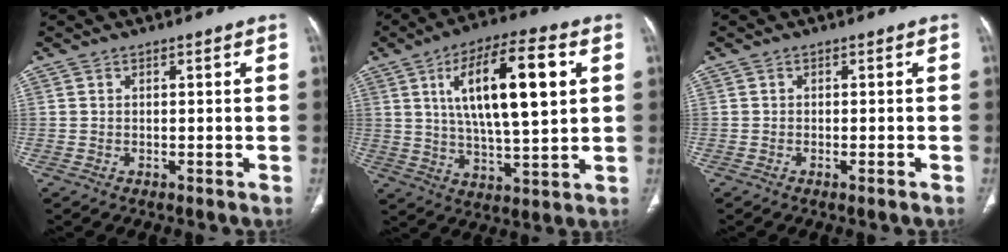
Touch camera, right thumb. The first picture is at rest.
{"total": 18.7, "force": [5.2, 6.1, 17.0], "torque": [-0.278, -0.002, 0.087]}
{"total": 1.0, "force": [-0.6, 0.0, 0.8], "torque": [-0.018, -0.002, -0.009]}